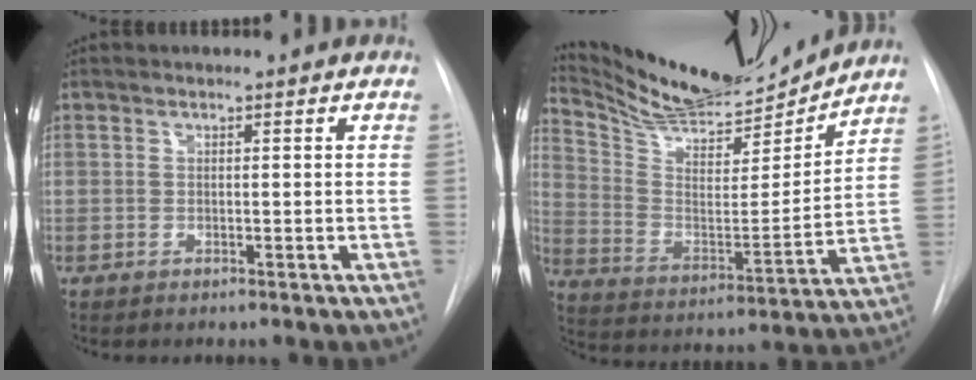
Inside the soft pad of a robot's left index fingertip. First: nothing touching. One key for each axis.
{"total": 17.7, "fx": 17.0, "fy": 2.0, "fz": 4.7, "tx": -0.093, "ty": -0.027, "tz": 0.279}